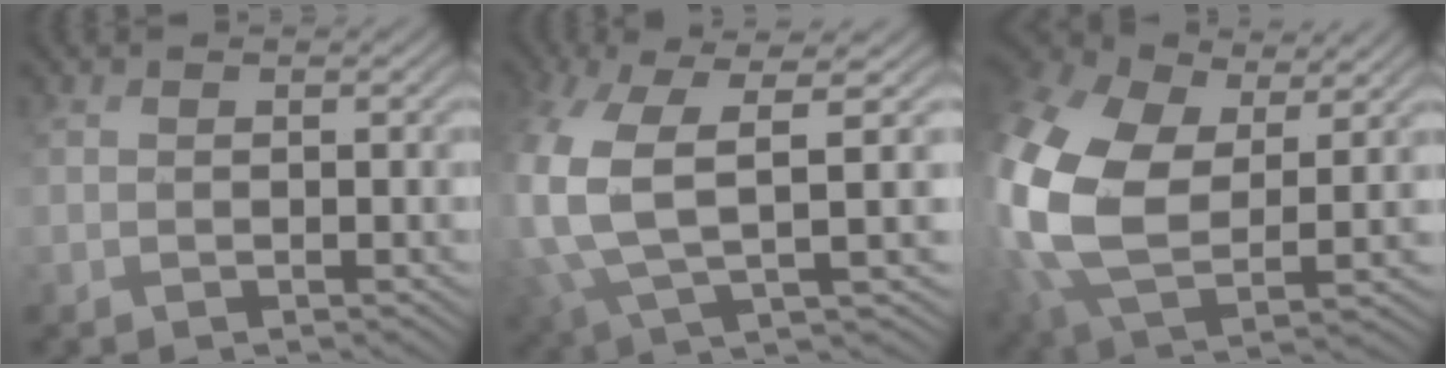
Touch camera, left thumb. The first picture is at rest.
{"total": 10.1, "force": [0.6, 4.5, 9.1], "torque": [-0.234, -0.026, 0.017]}
{"total": 17.9, "force": [2.5, 12.1, 12.9], "torque": [-0.367, -0.022, 0.063]}